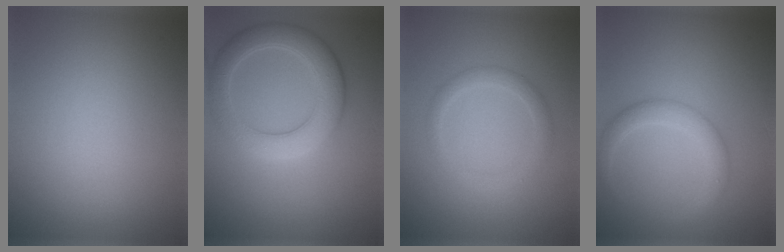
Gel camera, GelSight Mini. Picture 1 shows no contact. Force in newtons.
{"total": 5.3, "press": 5.3, "slide": 0.5}
{"total": 2.0, "press": 2.0, "slide": 0.1}
{"total": 3.0, "press": 3.0, "slide": 0.1}